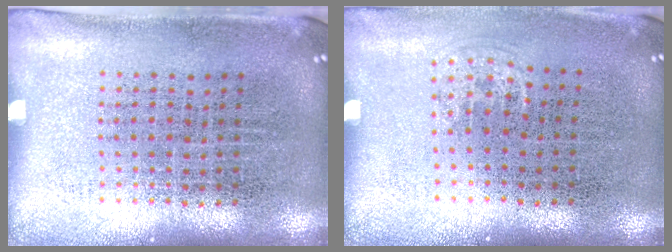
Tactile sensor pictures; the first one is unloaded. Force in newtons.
{"total": 0.6, "press": 0.5, "slide": 0.3}